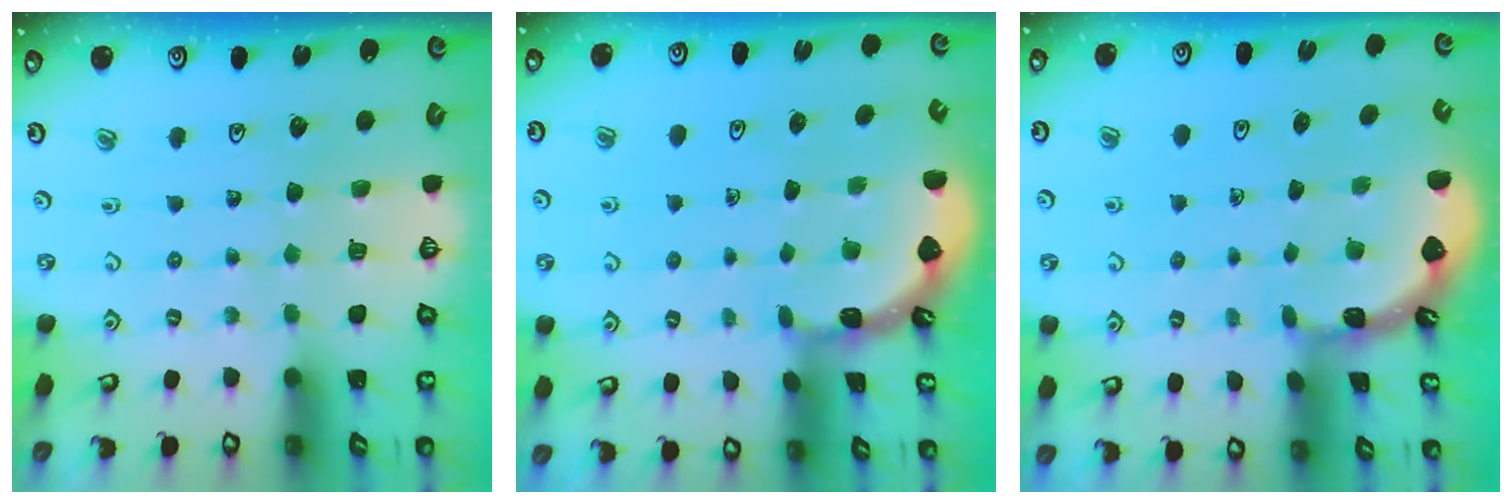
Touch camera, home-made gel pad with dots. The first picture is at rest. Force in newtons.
{"total": 1.8, "press": 1.8, "slide": 0.1}
{"total": 1.7, "press": 1.7, "slide": 0.1}